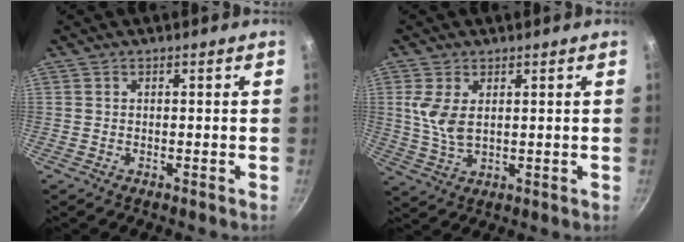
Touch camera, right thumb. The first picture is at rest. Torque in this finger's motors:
{"motor_torque": [2.57, 2.44, 0.60, 0.32, 0.25]}